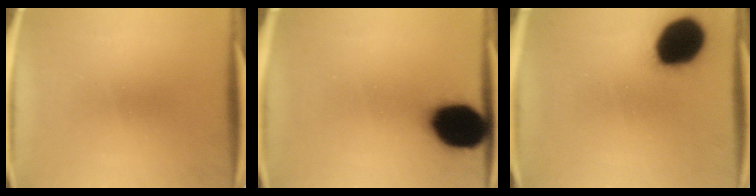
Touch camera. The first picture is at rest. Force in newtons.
{"total": 18.4}
{"total": 19.3}